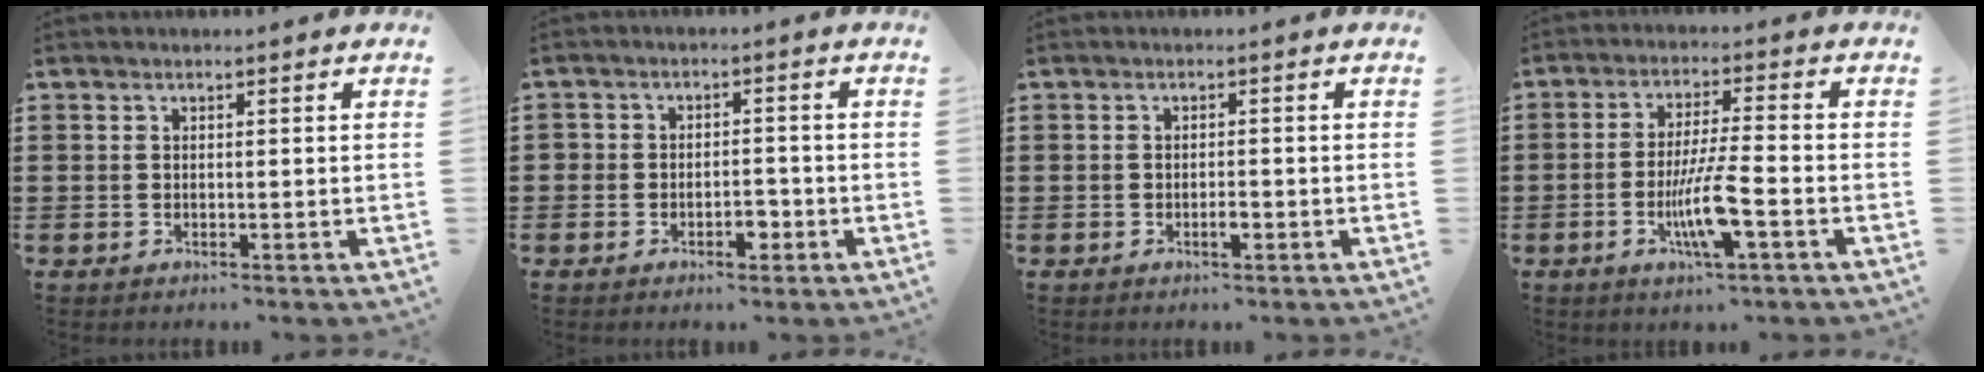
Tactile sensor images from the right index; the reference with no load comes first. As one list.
[{"total": 3.1, "force": [-1.7, 2.0, 1.6], "torque": [-0.034, 0.006, -0.035]}, {"total": 1.8, "force": [-0.8, 0.6, 1.5], "torque": [-0.029, -0.002, -0.013]}, {"total": 8.3, "force": [-3.1, 1.0, 7.6], "torque": [-0.148, -0.014, -0.058]}]